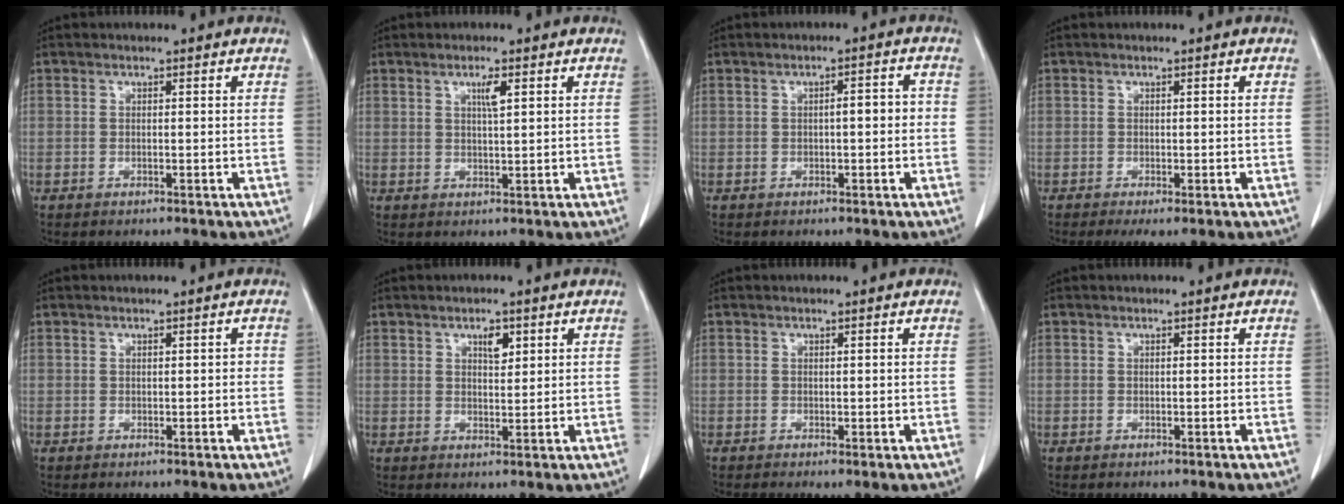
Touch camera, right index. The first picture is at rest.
{"total": 2.4, "force": [1.2, 0.3, 2.0], "torque": [-0.038, -0.001, 0.022]}
{"total": 2.6, "force": [-0.1, 0.9, 2.4], "torque": [-0.035, 0.014, 0.002]}
{"total": 2.3, "force": [-0.9, 0.8, 2.0], "torque": [-0.036, -0.004, -0.008]}
{"total": 0.6, "force": [0.1, 0.5, 0.4], "torque": [-0.003, 0.006, 0.005]}
{"total": 2.7, "force": [1.5, 1.2, 1.9], "torque": [-0.031, -0.003, 0.028]}
{"total": 1.1, "force": [0.0, 0.3, 1.1], "torque": [-0.023, -0.001, 0.008]}
{"total": 0.0}